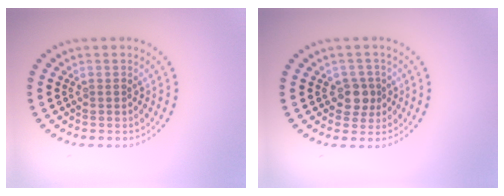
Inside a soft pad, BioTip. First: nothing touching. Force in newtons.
{"total": 2.0, "press": 1.7, "slide": 1.0}